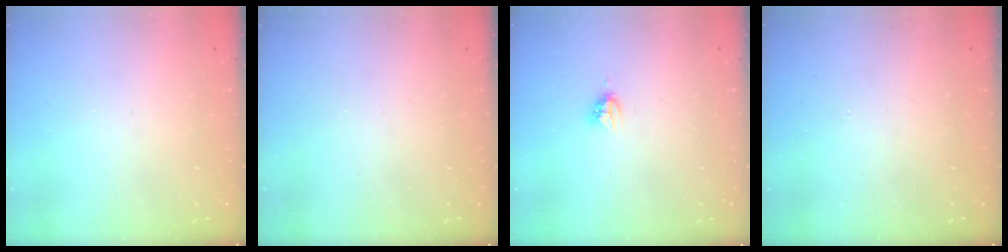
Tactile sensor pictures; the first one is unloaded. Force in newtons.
{"total": 0.0}
{"total": 3.9, "press": 3.8, "slide": 0.6}
{"total": 3.0, "press": 3.0, "slide": 0.4}